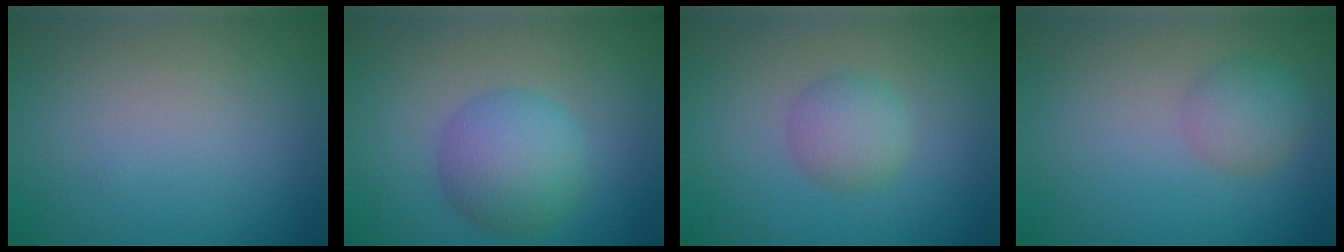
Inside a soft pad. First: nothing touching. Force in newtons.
{"total": 5.0, "press": 5.0, "slide": 0.1}
{"total": 2.5, "press": 2.5, "slide": 0.1}
{"total": 2.5, "press": 2.5, "slide": 0.1}